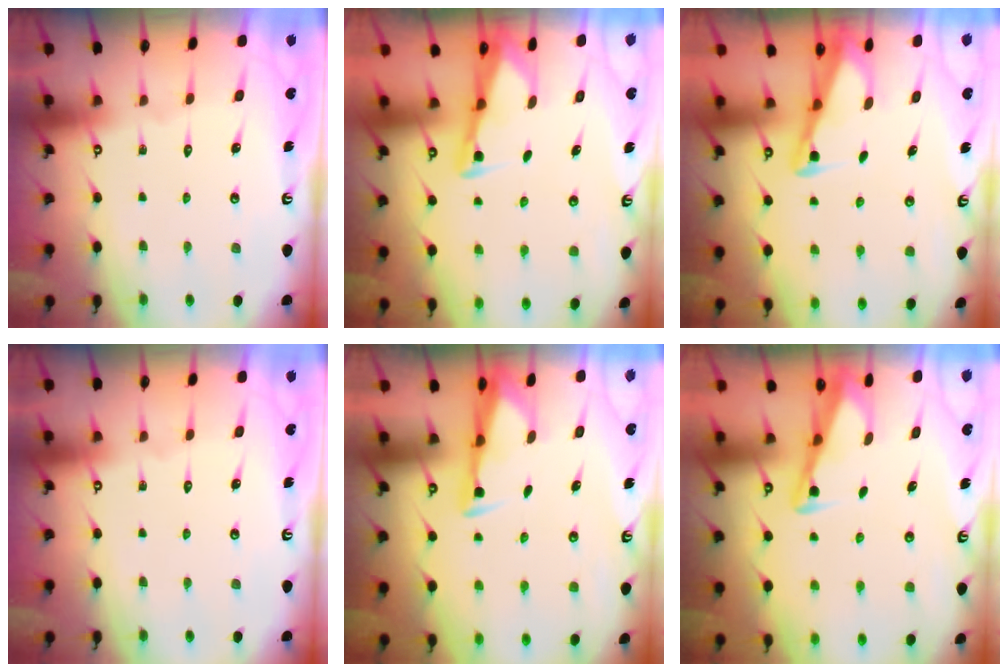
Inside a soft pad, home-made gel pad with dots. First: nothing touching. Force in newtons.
{"total": 2.7, "press": 2.7, "slide": 0.2}
{"total": 2.8, "press": 2.8, "slide": 0.3}
{"total": 0.0}
{"total": 3.3, "press": 3.2, "slide": 0.9}
{"total": 3.4, "press": 3.4, "slide": 0.4}